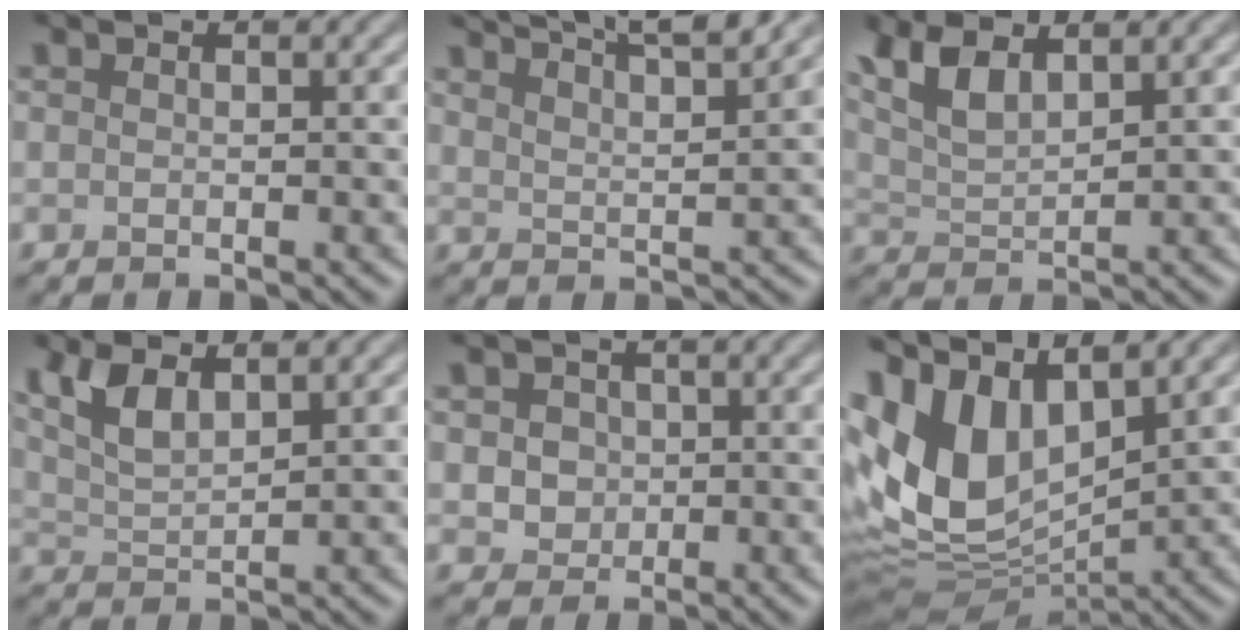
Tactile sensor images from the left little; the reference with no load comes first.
{"total": 8.9, "force": [7.3, 2.1, 4.7], "torque": [-0.043, 0.025, 0.064]}
{"total": 4.8, "force": [3.1, 1.7, 3.2], "torque": [-0.078, 0.005, 0.064]}
{"total": 3.8, "force": [2.3, 1.5, 2.7], "torque": [-0.065, 0.001, 0.048]}
{"total": 3.0, "force": [0.5, 2.6, 1.4], "torque": [-0.014, 0.009, 0.004]}
{"total": 9.7, "force": [3.4, 5.2, 7.5], "torque": [-0.172, 0.005, 0.060]}